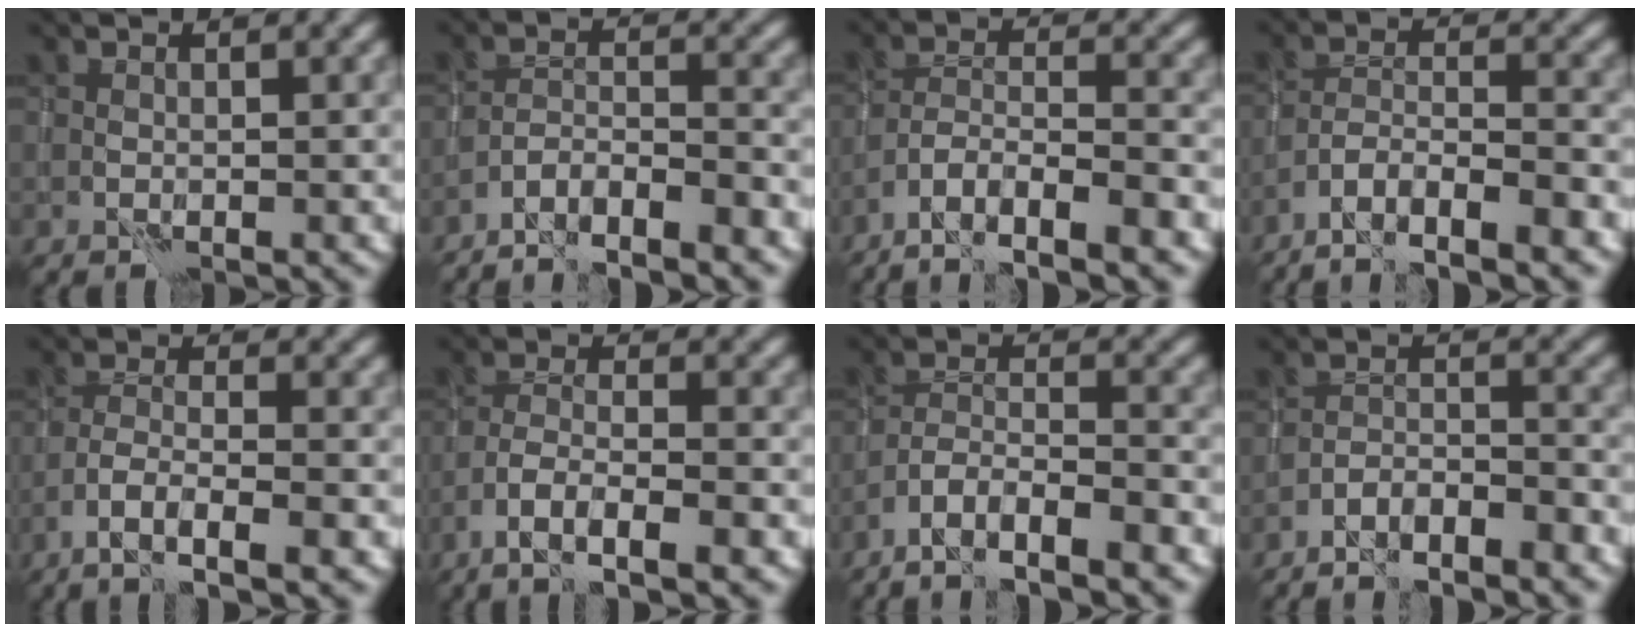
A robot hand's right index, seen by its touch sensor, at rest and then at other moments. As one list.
[{"total": 4.4, "force": [-3.8, 0.4, 2.0], "torque": [-0.037, 0.004, -0.071]}, {"total": 6.6, "force": [-5.0, 1.3, 4.1], "torque": [-0.069, 0.005, -0.090]}, {"total": 6.0, "force": [-4.7, 0.9, 3.6], "torque": [-0.059, 0.005, -0.085]}, {"total": 4.6, "force": [-2.9, 0.7, 3.5], "torque": [-0.066, 0.002, -0.053]}, {"total": 5.5, "force": [-3.6, 1.1, 4.1], "torque": [-0.075, 0.002, -0.065]}, {"total": 5.3, "force": [-4.3, 0.8, 3.1], "torque": [-0.052, 0.003, -0.078]}, {"total": 3.6, "force": [-3.2, 0.5, 1.7], "torque": [-0.030, 0.007, -0.058]}]